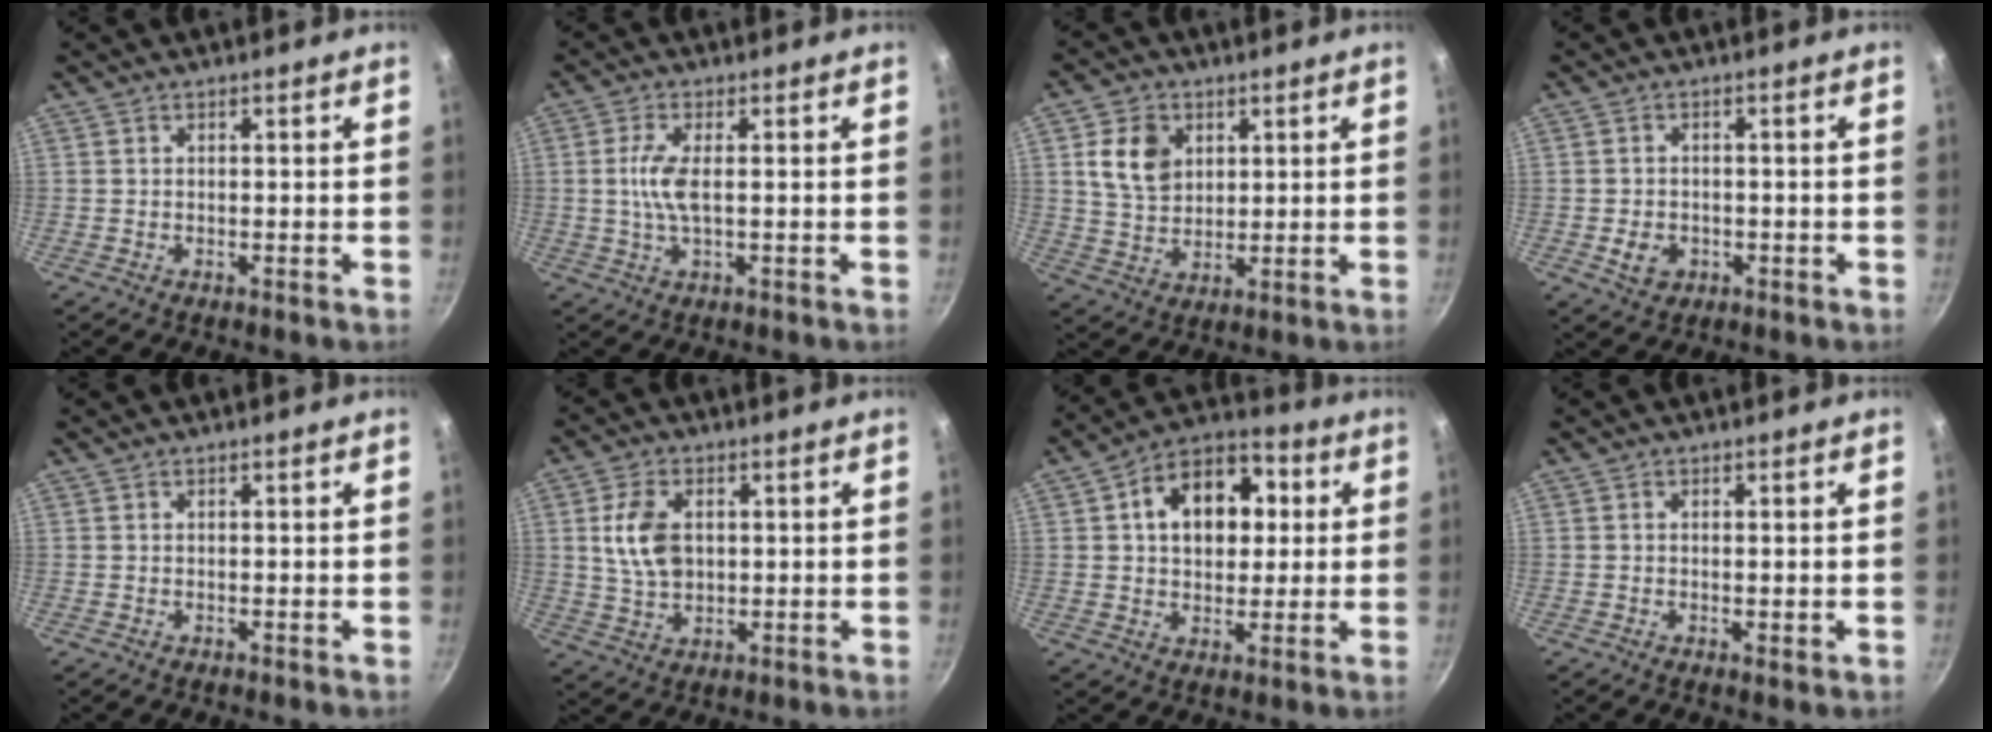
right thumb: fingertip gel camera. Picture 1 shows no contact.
{"total": 5.5, "force": [0.3, 1.8, 5.2], "torque": [-0.119, 0.002, 0.004]}
{"total": 9.0, "force": [2.9, 6.9, 5.1], "torque": [-0.068, -0.009, 0.055]}
{"total": 4.5, "force": [-1.2, 3.5, 2.4], "torque": [-0.033, 0.009, -0.012]}
{"total": 0.0}
{"total": 8.9, "force": [1.5, 5.8, 6.6], "torque": [-0.113, -0.003, 0.029]}
{"total": 15.0, "force": [3.2, 10.5, 10.2], "torque": [-0.118, 0.019, 0.035]}
{"total": 1.2, "force": [-0.1, 0.4, 1.1], "torque": [-0.017, -0.003, -0.002]}